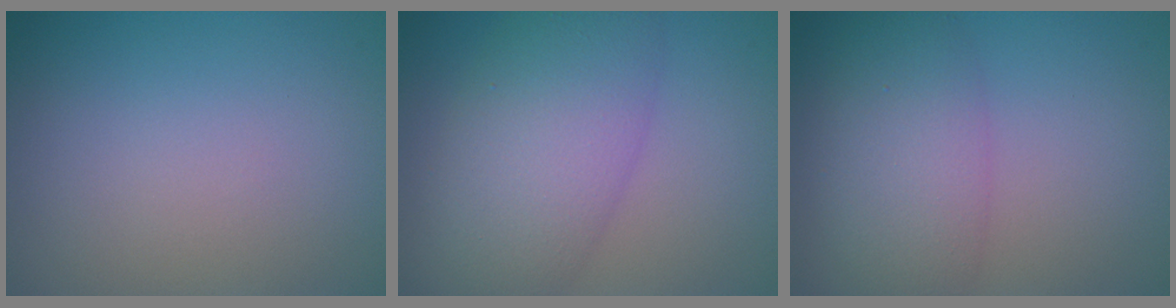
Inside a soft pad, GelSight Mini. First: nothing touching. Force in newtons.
{"total": 7.6, "press": 7.6, "slide": 0.3}
{"total": 3.6, "press": 3.6, "slide": 0.2}